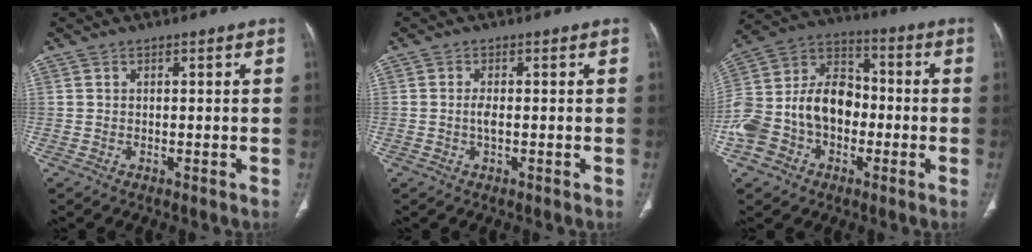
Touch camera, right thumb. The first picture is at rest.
{"total": 1.8, "force": [-0.3, 0.6, 1.7], "torque": [-0.038, -0.001, -0.007]}
{"total": 18.4, "force": [-3.9, 13.5, 11.8], "torque": [-0.226, 0.053, -0.073]}